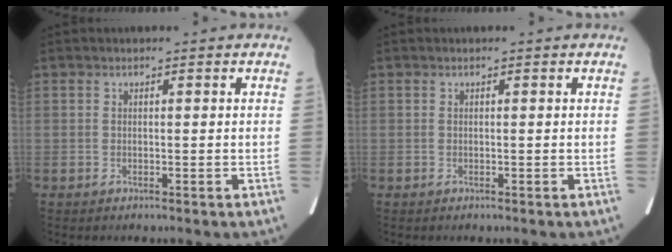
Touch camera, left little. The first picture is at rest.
{"total": 0.0}